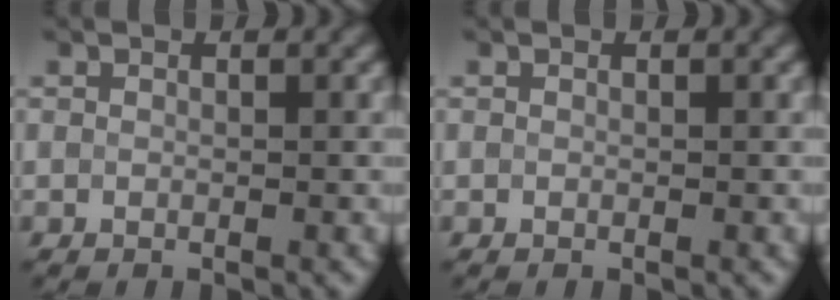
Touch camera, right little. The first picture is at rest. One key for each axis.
{"total": 0.0}